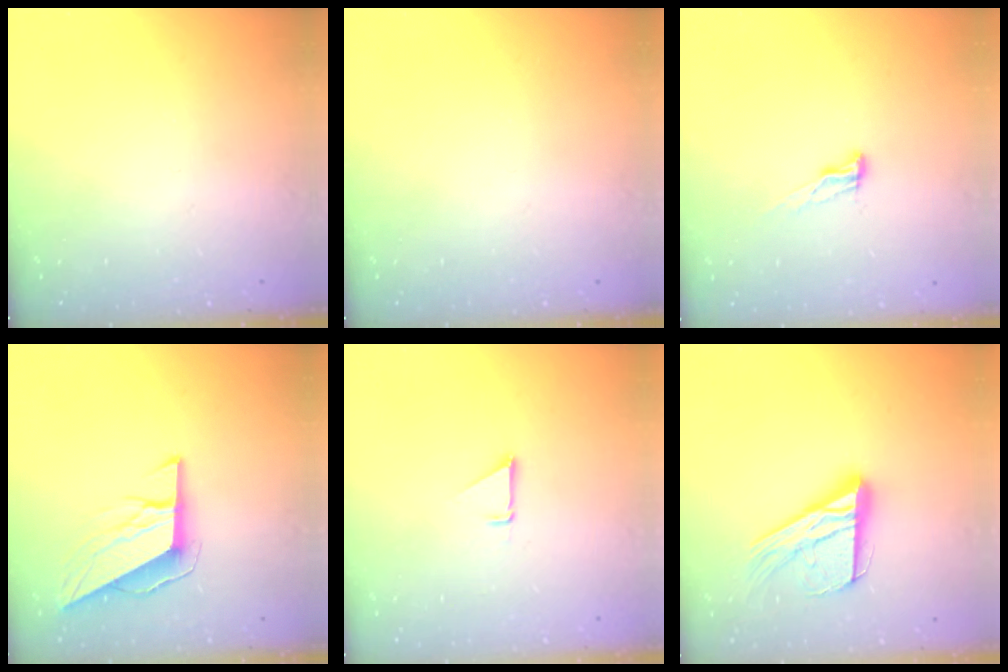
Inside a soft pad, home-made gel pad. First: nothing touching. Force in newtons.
{"total": 0.0}
{"total": 6.2, "press": 6.1, "slide": 0.7}
{"total": 9.5, "press": 9.3, "slide": 1.9}
{"total": 1.5, "press": 1.5, "slide": 0.1}
{"total": 17.6, "press": 17.5, "slide": 1.7}